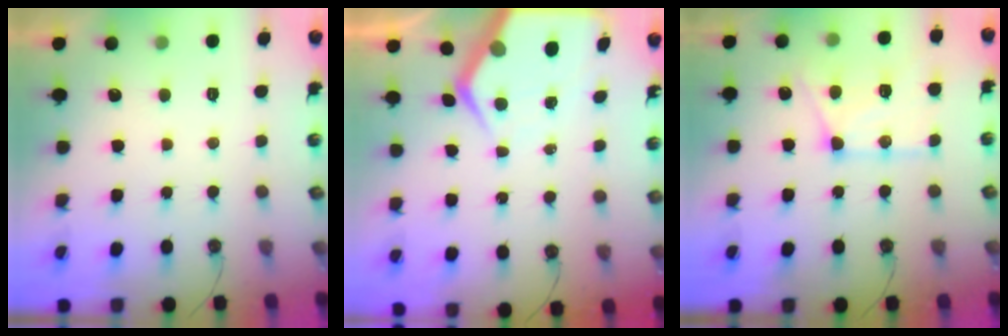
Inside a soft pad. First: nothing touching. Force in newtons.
{"total": 8.1, "press": 8.0, "slide": 0.8}
{"total": 15.1, "press": 15.0, "slide": 1.6}